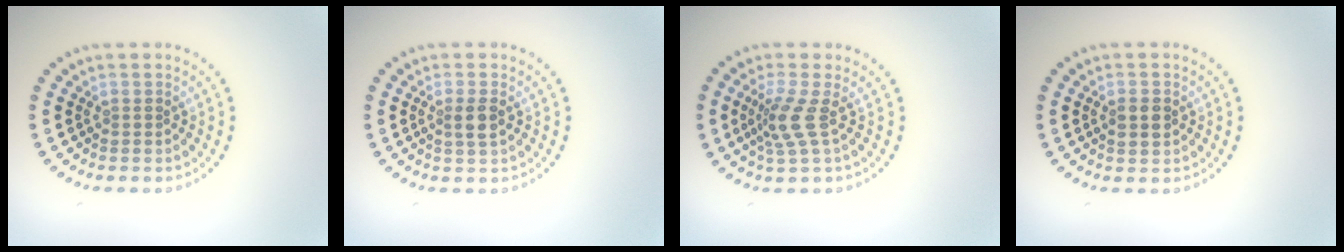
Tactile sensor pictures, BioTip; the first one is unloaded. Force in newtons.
{"total": 1.8, "press": 1.6, "slide": 0.7}
{"total": 2.8, "press": 2.0, "slide": 2.0}
{"total": 1.7, "press": 1.7, "slide": 0.1}